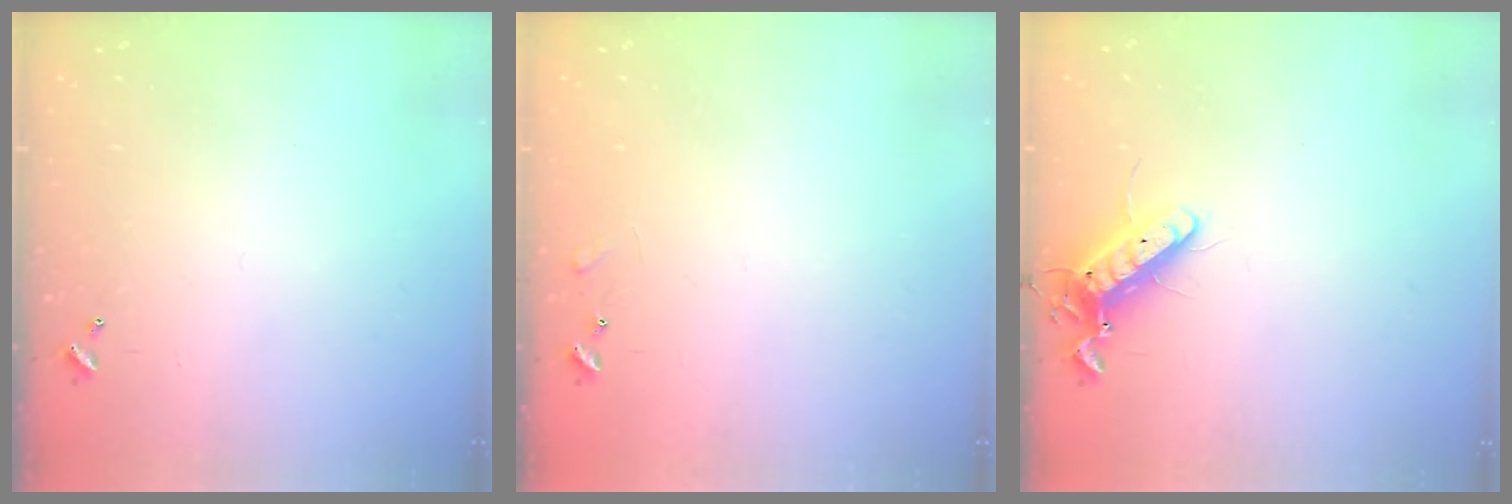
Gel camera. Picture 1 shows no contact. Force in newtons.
{"total": 5.9, "press": 5.9, "slide": 0.9}
{"total": 11.6, "press": 11.4, "slide": 2.2}